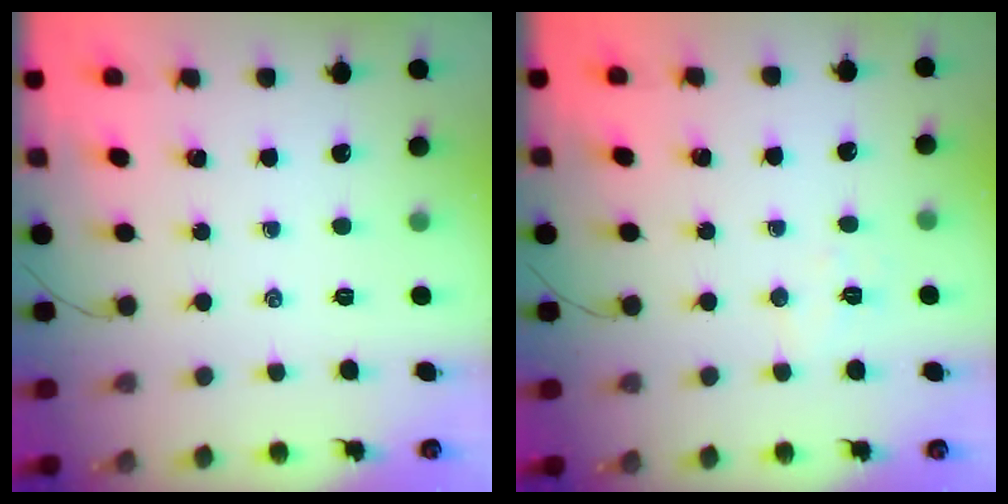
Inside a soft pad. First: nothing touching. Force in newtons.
{"total": 4.3, "press": 4.2, "slide": 0.8}